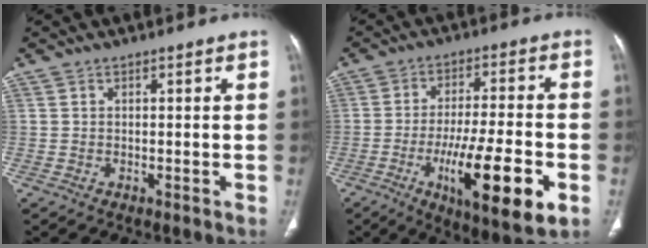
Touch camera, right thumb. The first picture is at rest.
{"total": 17.9, "force": [-6.1, 4.5, 16.2], "torque": [-0.264, 0.007, -0.088]}